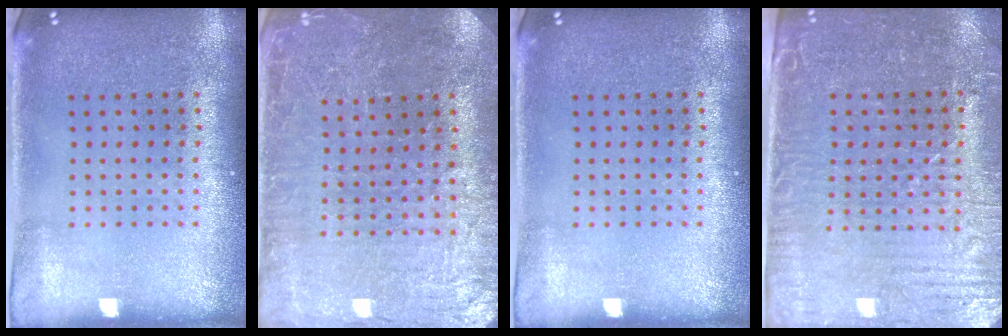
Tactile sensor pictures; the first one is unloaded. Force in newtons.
{"total": 2.0, "press": 2.0, "slide": 0.3}
{"total": 0.0}
{"total": 3.8, "press": 3.5, "slide": 1.5}